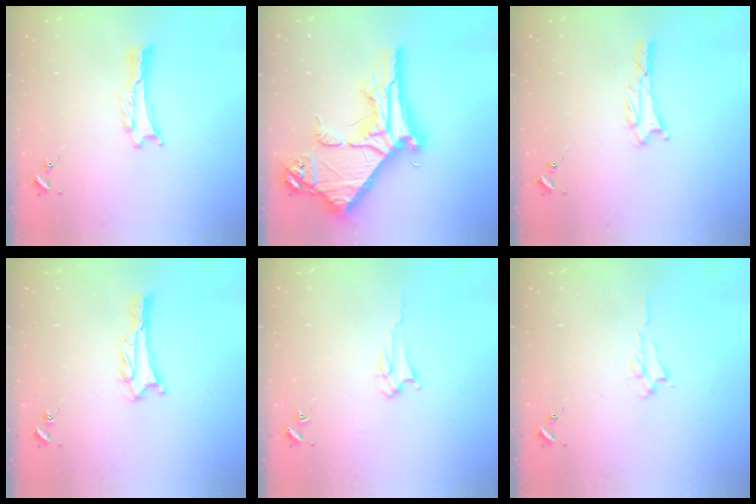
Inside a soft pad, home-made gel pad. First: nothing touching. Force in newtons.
{"total": 14.0, "press": 13.9, "slide": 1.4}
{"total": 0.7, "press": 0.7, "slide": 0.1}
{"total": 3.4, "press": 3.4, "slide": 0.2}
{"total": 2.8, "press": 2.8, "slide": 0.4}
{"total": 0.7, "press": 0.6, "slide": 0.2}